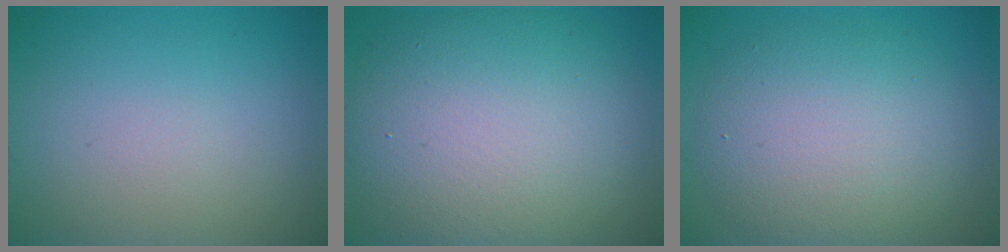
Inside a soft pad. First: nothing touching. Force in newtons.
{"total": 11.8, "press": 11.7, "slide": 1.0}
{"total": 6.9, "press": 6.9, "slide": 0.5}